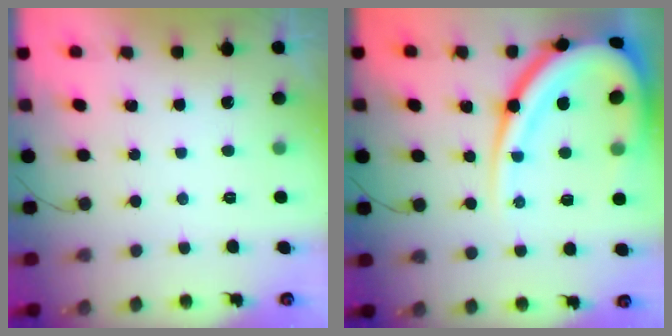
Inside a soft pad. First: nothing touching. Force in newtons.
{"total": 22.1, "press": 22.0, "slide": 2.0}